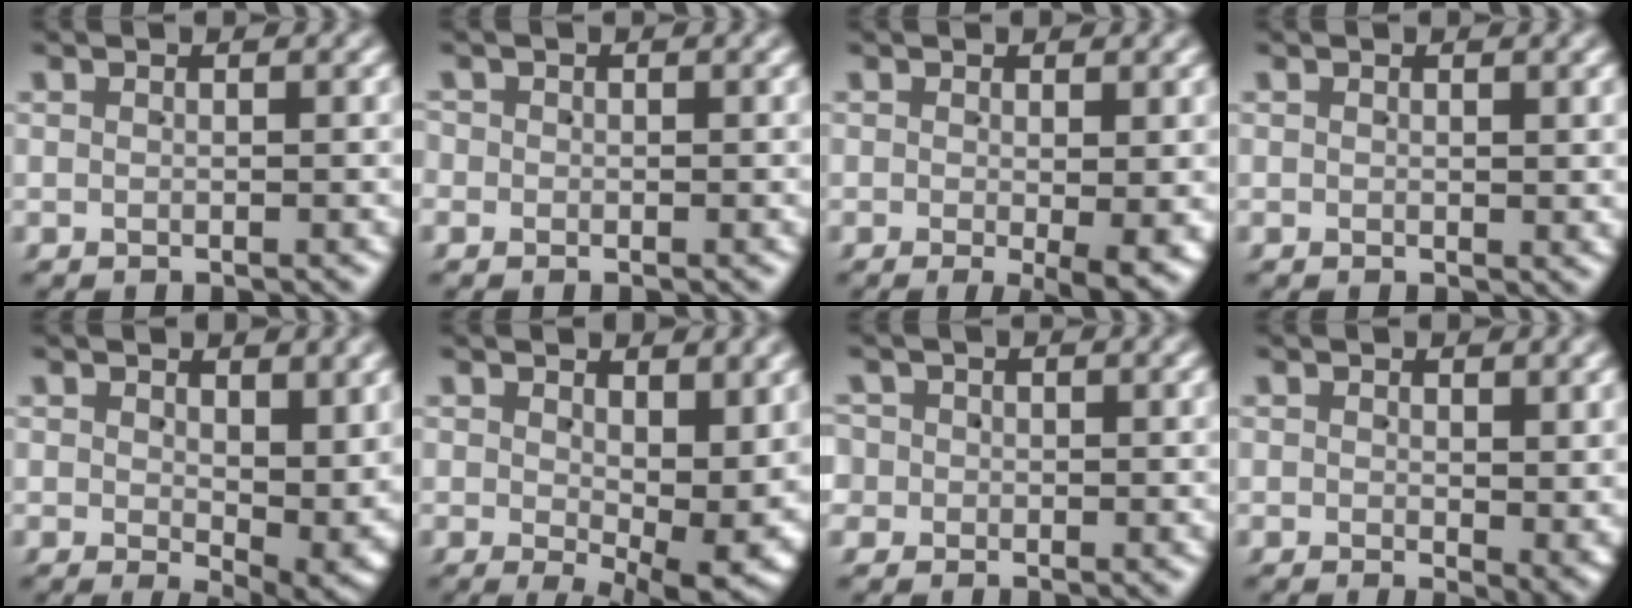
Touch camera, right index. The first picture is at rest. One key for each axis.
{"total": 0.9, "fx": -0.3, "fy": 0.9, "fz": -0.1, "tx": 0.001, "ty": 0.002, "tz": -0.009}
{"total": 3.0, "fx": -0.7, "fy": 0.3, "fz": 2.9, "tx": -0.035, "ty": -0.009, "tz": -0.010}
{"total": 0.6, "fx": 0.3, "fy": 0.4, "fz": 0.3, "tx": -0.001, "ty": -0.002, "tz": 0.006}
{"total": 4.6, "fx": 0.6, "fy": 2.0, "fz": 4.1, "tx": -0.043, "ty": -0.020, "tz": 0.019}
{"total": 5.8, "fx": -0.5, "fy": 1.8, "fz": 5.5, "tx": -0.071, "ty": -0.028, "tz": 0.005}
{"total": 2.9, "fx": -0.3, "fy": 2.8, "fz": 0.6, "tx": -0.015, "ty": -0.006, "tz": -0.006}
{"total": 1.9, "fx": 0.4, "fy": 0.8, "fz": 1.7, "tx": -0.011, "ty": -0.007, "tz": 0.008}